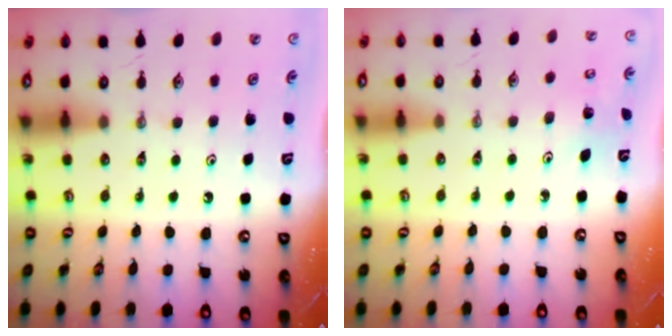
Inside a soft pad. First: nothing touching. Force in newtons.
{"total": 2.5, "press": 2.5, "slide": 0.2}